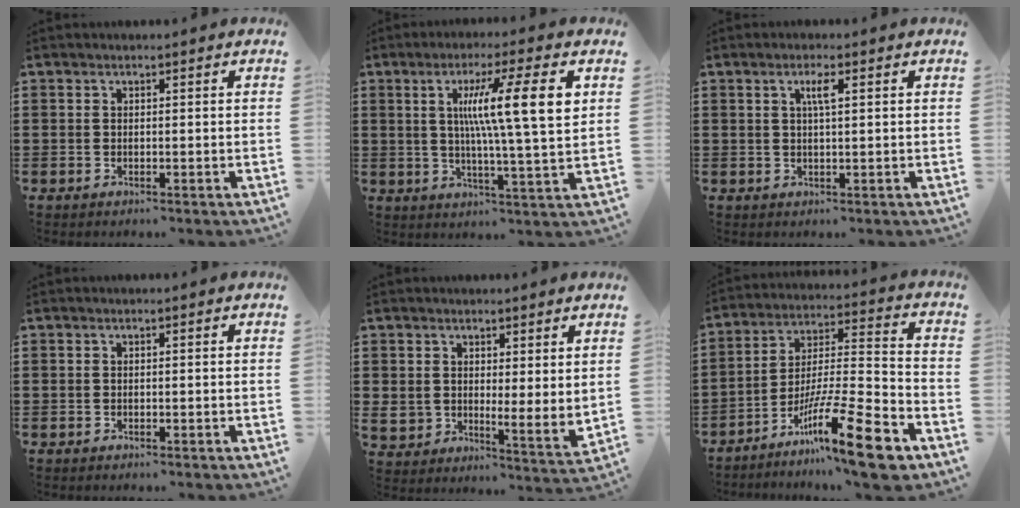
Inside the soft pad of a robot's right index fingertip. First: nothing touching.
{"total": 12.2, "force": [3.3, 1.3, 11.7], "torque": [-0.210, 0.004, 0.046]}
{"total": 2.4, "force": [0.9, 0.3, 2.2], "torque": [-0.046, 0.003, 0.013]}
{"total": 0.0}
{"total": 4.5, "force": [3.9, 2.1, 0.8], "torque": [-0.030, -0.019, 0.073]}
{"total": 17.1, "force": [-11.5, 1.8, 12.6], "torque": [-0.211, 0.035, -0.199]}